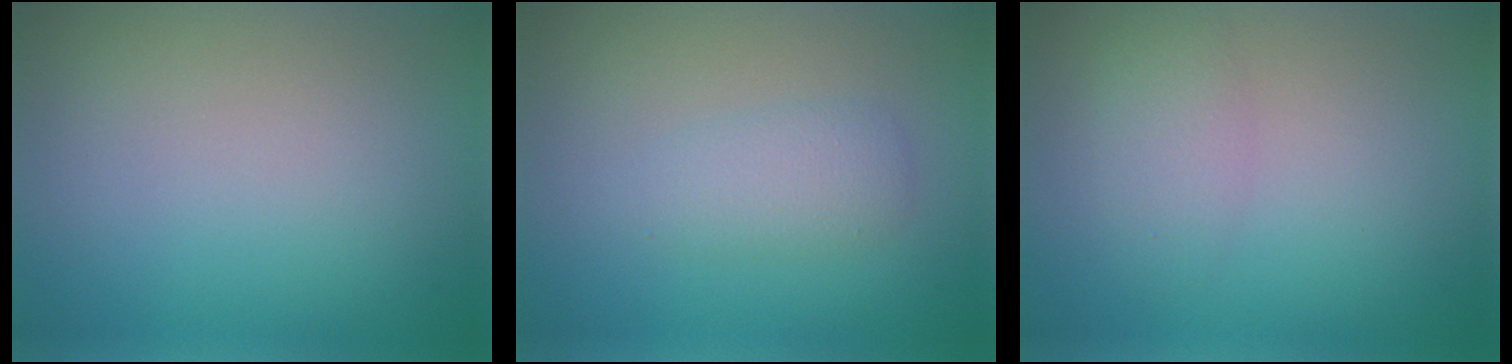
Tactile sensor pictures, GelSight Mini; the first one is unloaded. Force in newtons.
{"total": 2.3, "press": 2.3, "slide": 0.1}
{"total": 2.1, "press": 2.1, "slide": 0.1}